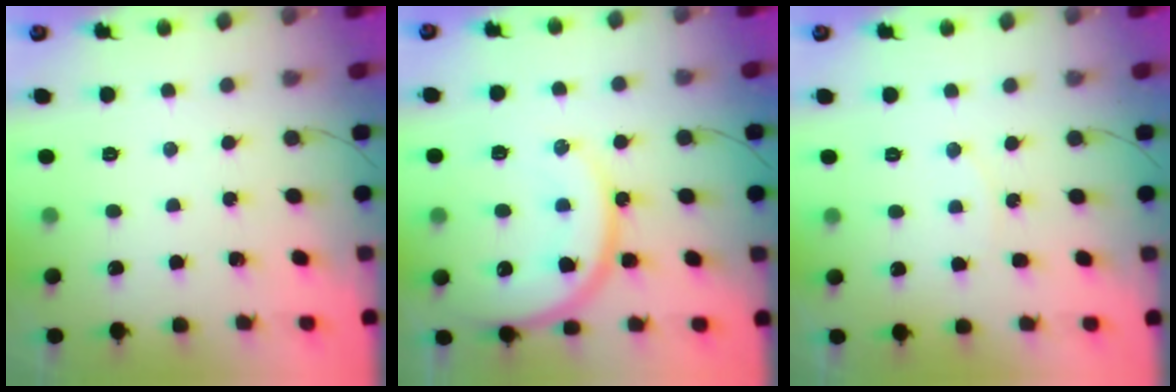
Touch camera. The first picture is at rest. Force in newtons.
{"total": 17.5, "press": 17.4, "slide": 1.7}
{"total": 5.6, "press": 5.6, "slide": 0.5}